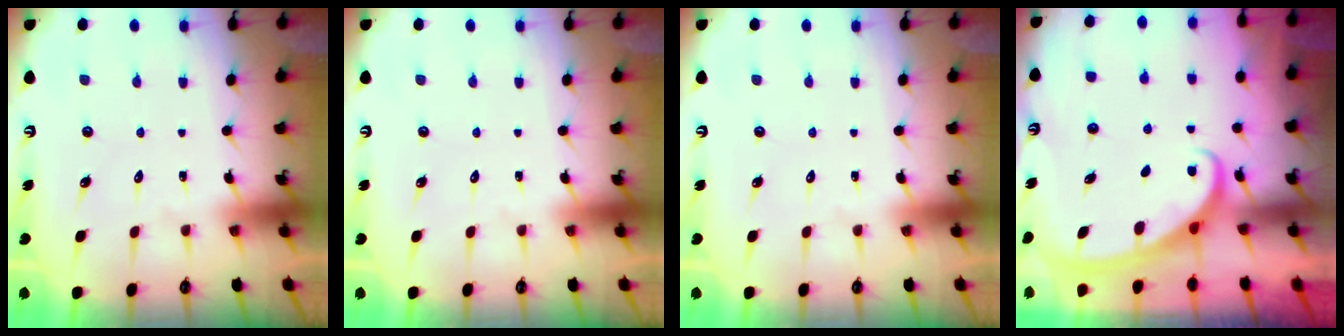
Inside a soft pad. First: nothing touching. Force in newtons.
{"total": 0.0}
{"total": 0.0}
{"total": 2.6, "press": 2.5, "slide": 0.4}